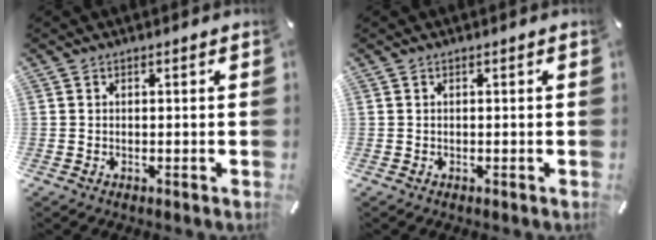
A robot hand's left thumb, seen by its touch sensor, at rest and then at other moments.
{"total": 0.0}